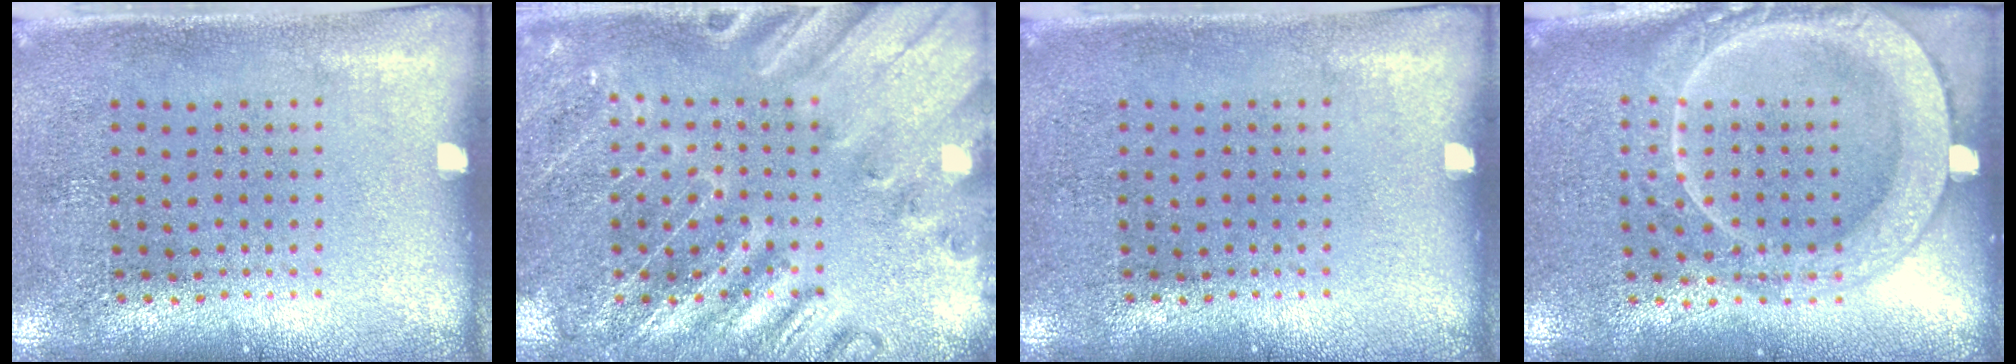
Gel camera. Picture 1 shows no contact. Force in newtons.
{"total": 2.6, "press": 2.6, "slide": 0.2}
{"total": 0.0}
{"total": 2.0, "press": 2.0, "slide": 0.3}